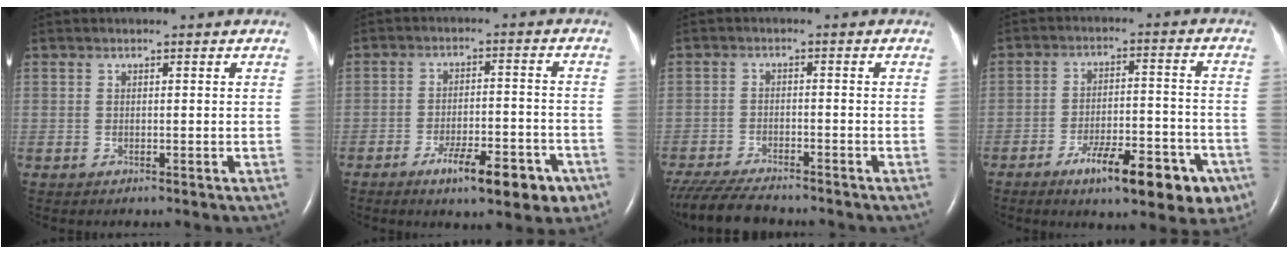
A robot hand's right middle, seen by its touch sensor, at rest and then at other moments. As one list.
[{"total": 9.9, "force": [-5.8, 2.6, 7.6], "torque": [-0.109, 0.000, -0.082]}, {"total": 10.4, "force": [-9.1, 1.7, 4.6], "torque": [-0.083, -0.024, -0.149]}, {"total": 13.8, "force": [-7.9, 3.9, 10.6], "torque": [-0.132, 0.010, -0.109]}]